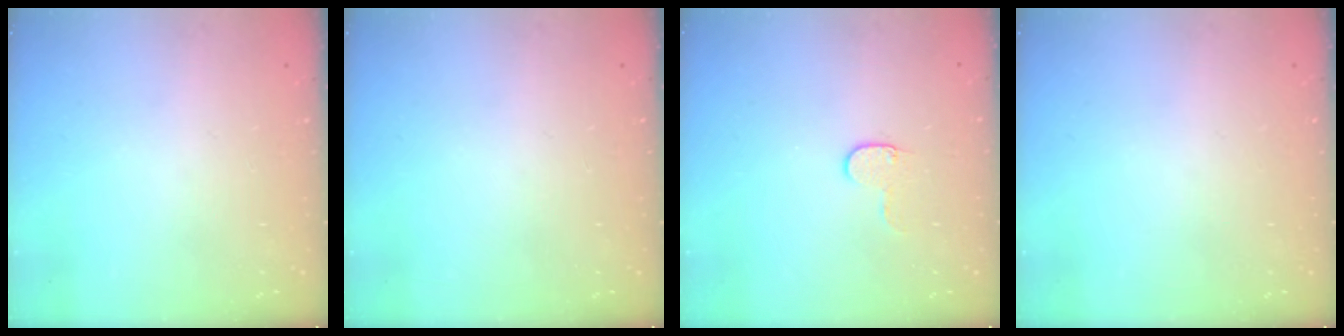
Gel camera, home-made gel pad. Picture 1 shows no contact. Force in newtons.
{"total": 0.0}
{"total": 5.5, "press": 5.5, "slide": 0.5}
{"total": 0.0}